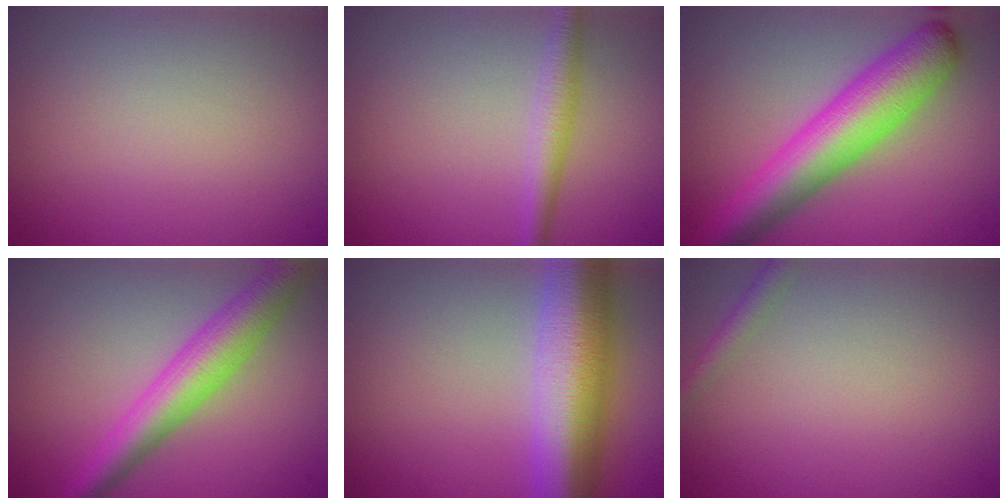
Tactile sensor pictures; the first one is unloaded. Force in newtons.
{"total": 2.4, "press": 2.4, "slide": 0.1}
{"total": 7.9, "press": 7.9, "slide": 0.2}
{"total": 5.5, "press": 5.5, "slide": 0.1}
{"total": 10.5, "press": 10.5, "slide": 0.2}
{"total": 1.4, "press": 1.4, "slide": 0.1}